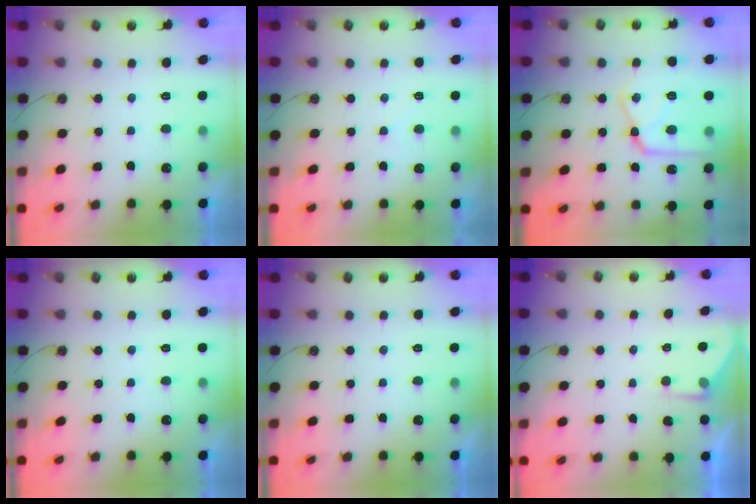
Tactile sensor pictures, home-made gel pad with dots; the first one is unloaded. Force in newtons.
{"total": 3.1, "press": 3.1, "slide": 0.5}
{"total": 18.8, "press": 18.7, "slide": 1.6}
{"total": 0.0}
{"total": 0.0}
{"total": 2.9, "press": 2.9, "slide": 0.5}